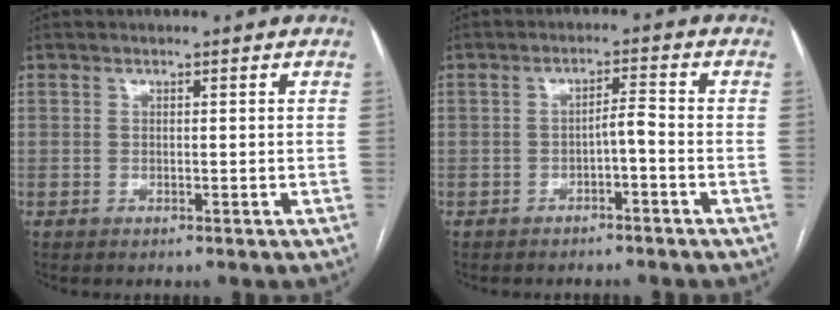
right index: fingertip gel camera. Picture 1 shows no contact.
{"total": 2.7, "force": [-1.4, 0.3, 2.3], "torque": [-0.037, 0.006, -0.021]}